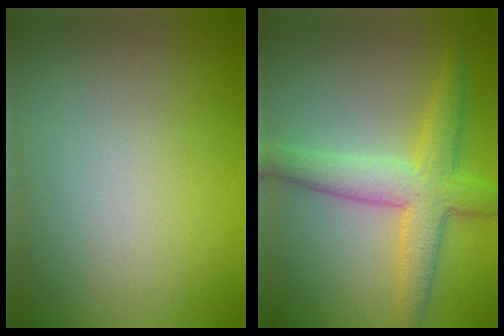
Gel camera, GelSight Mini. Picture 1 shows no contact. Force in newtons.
{"total": 5.3, "press": 5.3, "slide": 0.1}